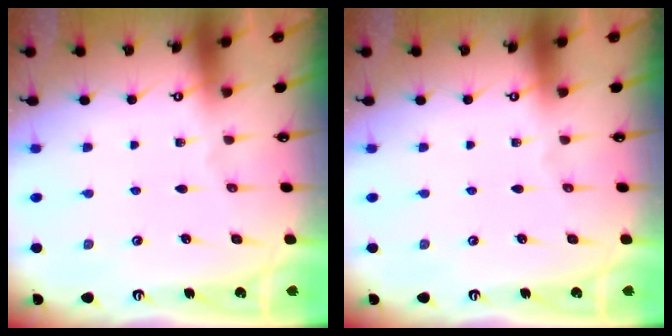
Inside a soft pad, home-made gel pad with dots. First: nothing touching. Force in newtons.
{"total": 0.0}